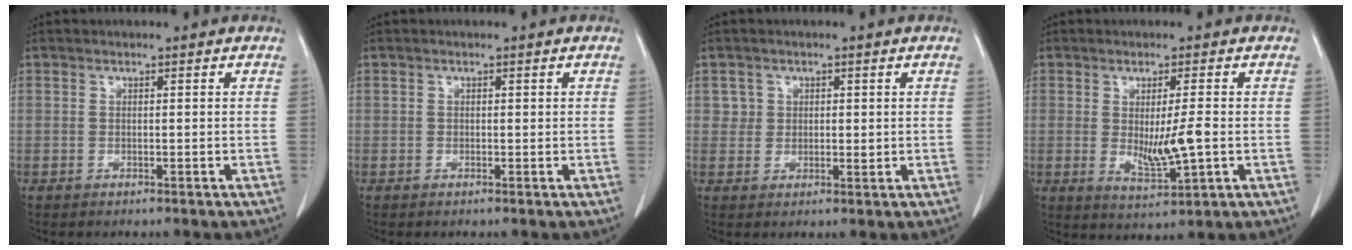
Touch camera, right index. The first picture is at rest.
{"total": 0.0}
{"total": 2.6, "force": [0.9, 2.4, 0.6], "torque": [-0.001, -0.004, 0.013]}
{"total": 6.0, "force": [-0.4, 0.6, 5.9], "torque": [-0.100, -0.016, -0.002]}